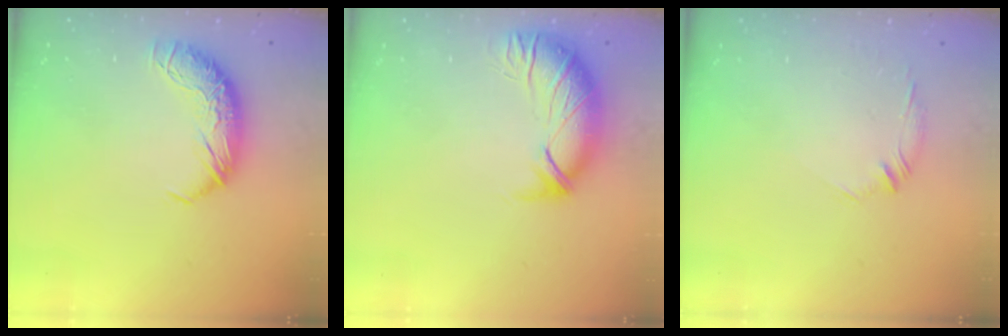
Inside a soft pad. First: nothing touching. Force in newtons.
{"total": 3.0, "press": 1.5, "slide": 2.6}
{"total": 5.9, "press": 5.7, "slide": 1.3}